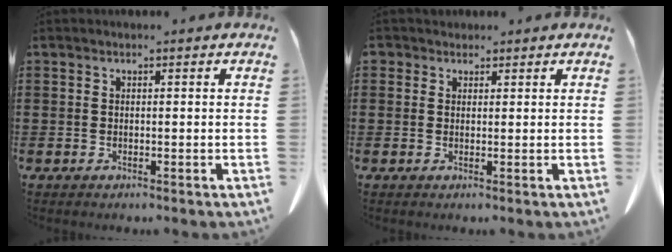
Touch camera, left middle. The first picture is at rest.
{"total": 1.6, "force": [1.1, 1.1, 0.1], "torque": [-0.009, 0.006, 0.023]}